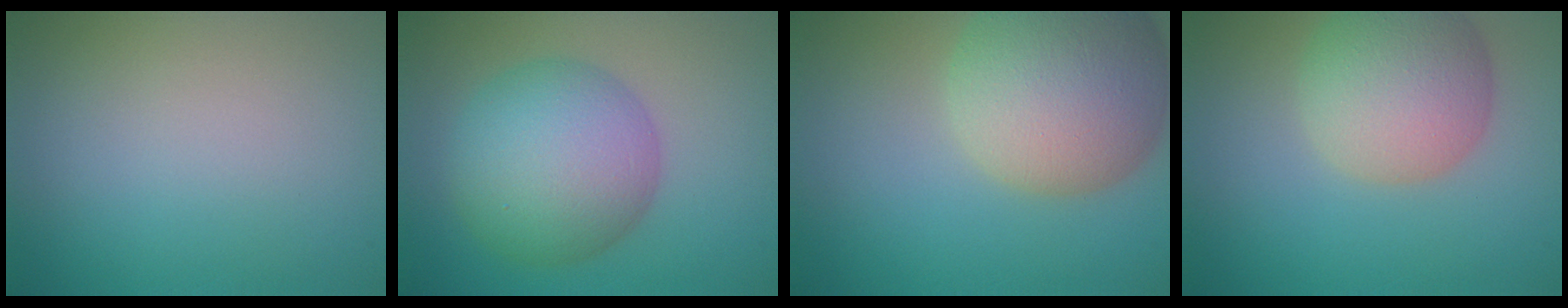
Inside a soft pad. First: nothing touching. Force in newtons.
{"total": 8.8, "press": 8.8, "slide": 0.1}
{"total": 11.0, "press": 11.0, "slide": 0.6}
{"total": 7.0, "press": 7.0, "slide": 0.5}